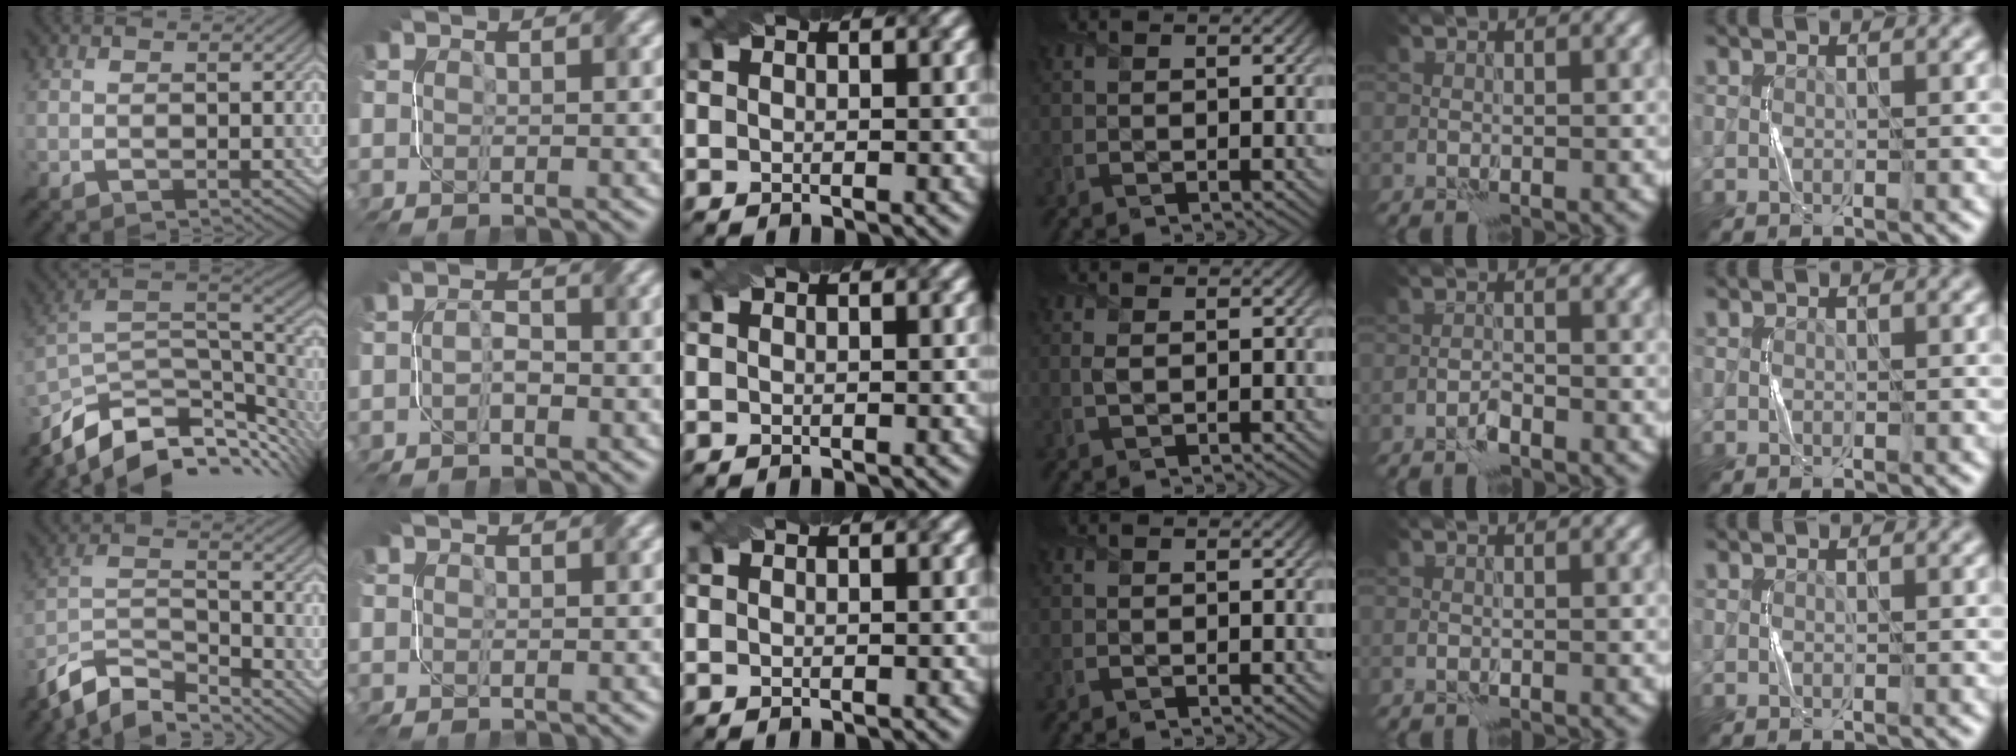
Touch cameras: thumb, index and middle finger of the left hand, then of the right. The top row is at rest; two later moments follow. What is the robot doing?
{"motion": "twist", "object": "screw"}